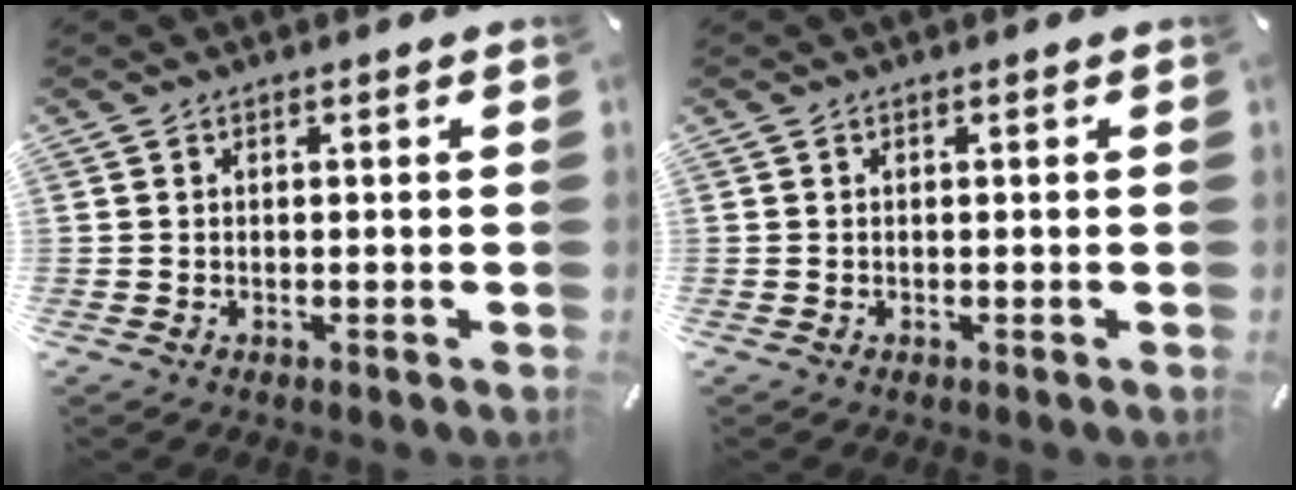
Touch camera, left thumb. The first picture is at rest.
{"total": 0.0}